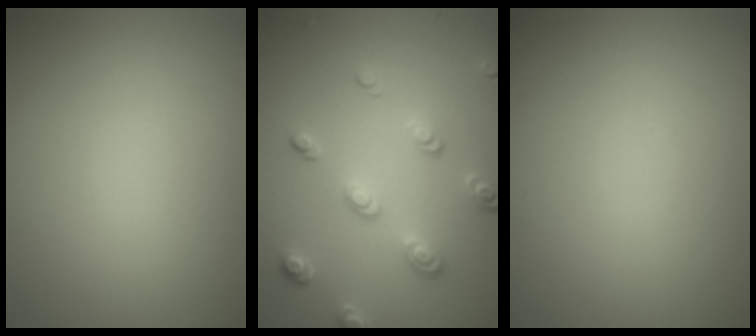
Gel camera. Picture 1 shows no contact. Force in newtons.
{"total": 3.3, "press": 2.6, "slide": 2.0}
{"total": 0.0}